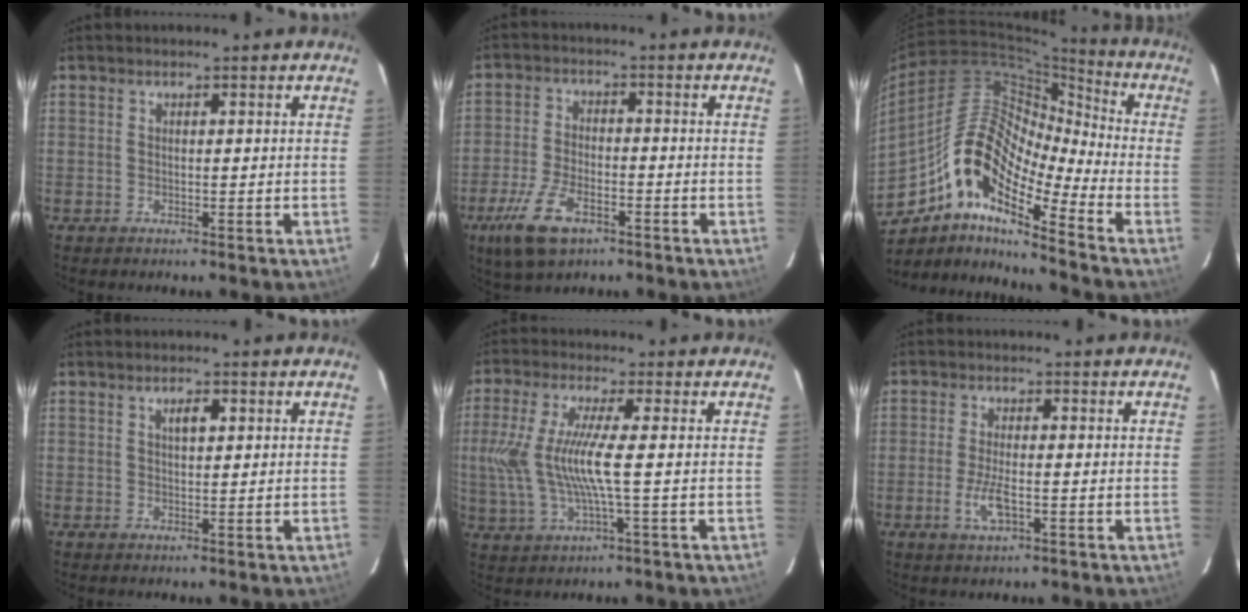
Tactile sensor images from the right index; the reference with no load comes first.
{"total": 10.1, "force": [-5.6, 4.6, 7.0], "torque": [-0.165, -0.013, -0.103]}
{"total": 15.5, "force": [-9.4, 4.3, 11.6], "torque": [-0.189, 0.013, -0.194]}
{"total": 2.1, "force": [0.8, 0.9, 1.7], "torque": [-0.027, 0.006, 0.013]}
{"total": 10.4, "force": [-0.3, 1.3, 10.3], "torque": [-0.212, -0.004, 0.001]}
{"total": 3.7, "force": [-1.4, 0.8, 3.4], "torque": [-0.073, -0.005, -0.027]}